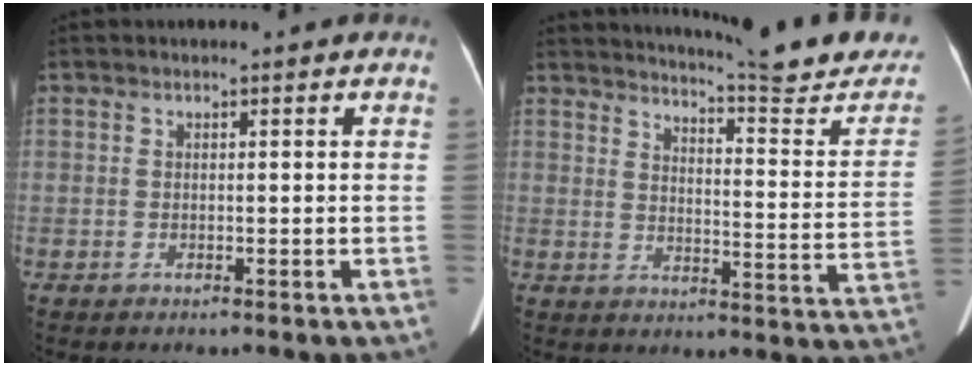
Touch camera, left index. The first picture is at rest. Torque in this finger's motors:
{"motor_torque": [0.73, -1.41, 0.05, 0.05]}